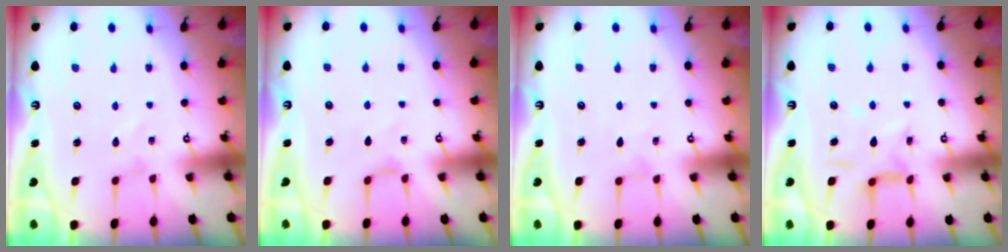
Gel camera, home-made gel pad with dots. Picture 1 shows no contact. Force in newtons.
{"total": 2.3, "press": 2.3, "slide": 0.5}
{"total": 0.0}
{"total": 11.5, "press": 11.4, "slide": 0.9}